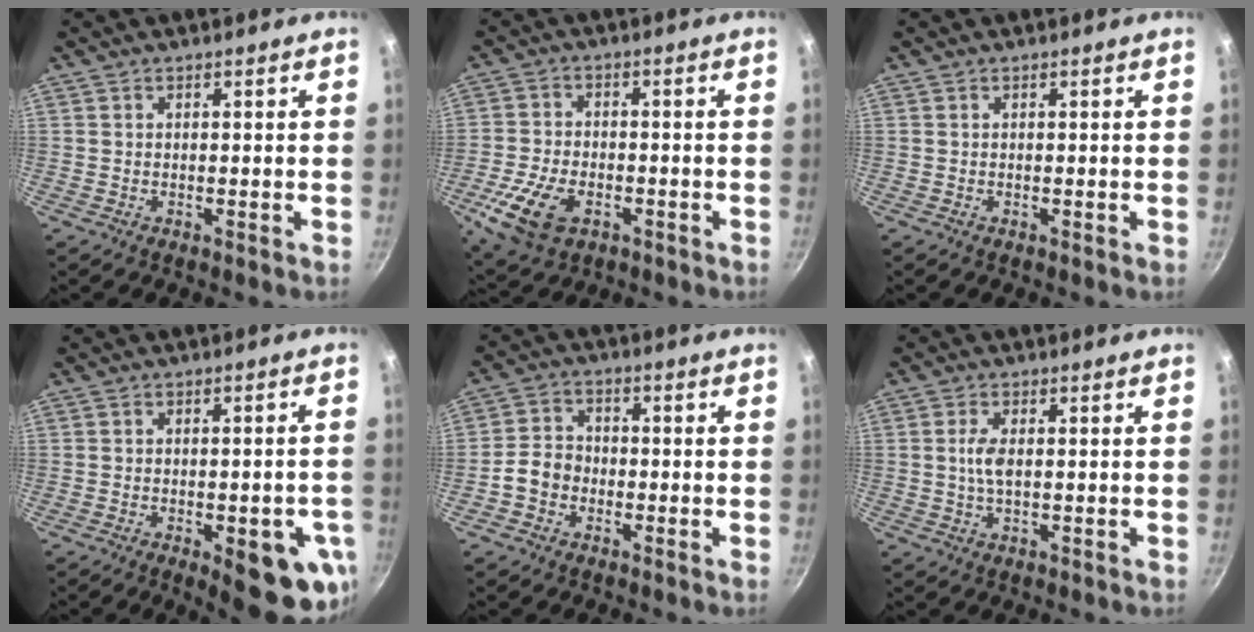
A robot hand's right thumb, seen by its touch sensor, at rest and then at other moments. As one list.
[{"total": 13.5, "force": [-5.5, 8.0, 9.4], "torque": [-0.183, 0.013, -0.100]}, {"total": 0.0}, {"total": 12.8, "force": [-4.5, 4.7, 11.0], "torque": [-0.100, 0.006, -0.052]}, {"total": 5.3, "force": [-1.9, 4.3, 2.5], "torque": [-0.027, 0.023, -0.045]}, {"total": 3.4, "force": [0.3, 1.4, 3.1], "torque": [-0.068, 0.003, 0.002]}]